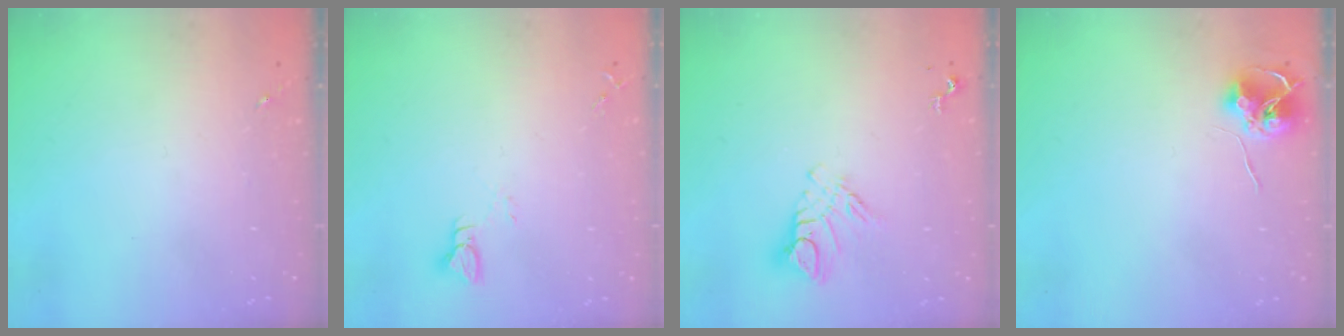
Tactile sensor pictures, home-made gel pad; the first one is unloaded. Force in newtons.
{"total": 2.9, "press": 2.9, "slide": 0.2}
{"total": 10.2, "press": 10.1, "slide": 0.8}
{"total": 7.9, "press": 7.9, "slide": 0.4}